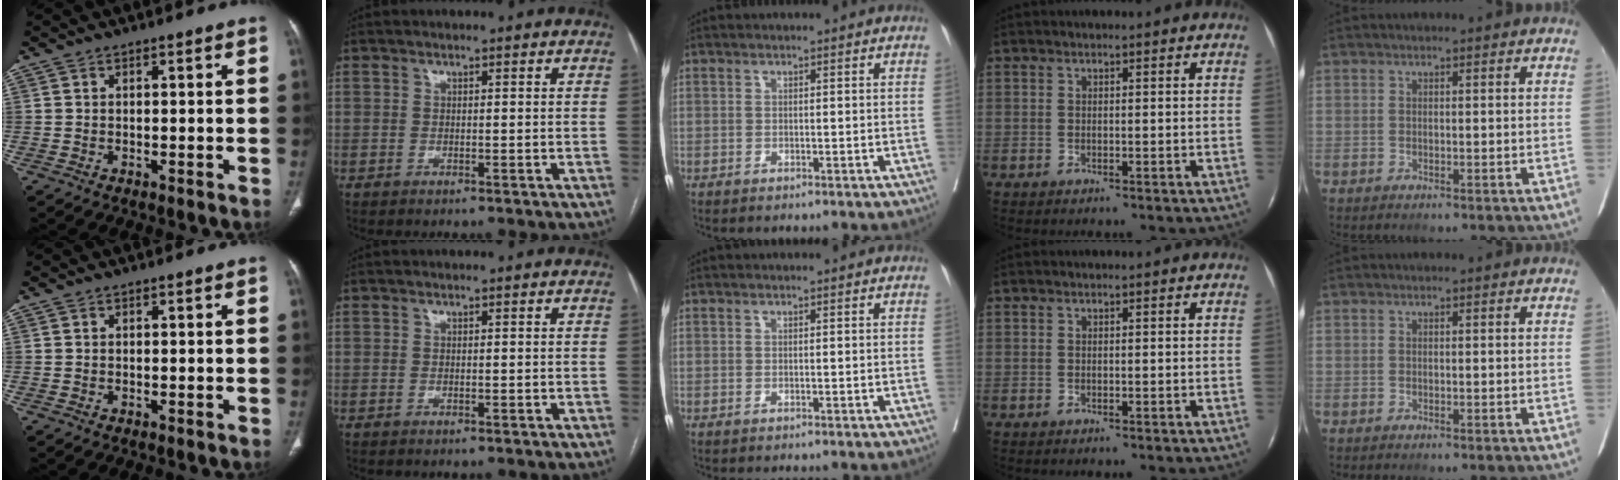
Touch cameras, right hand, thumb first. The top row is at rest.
{}